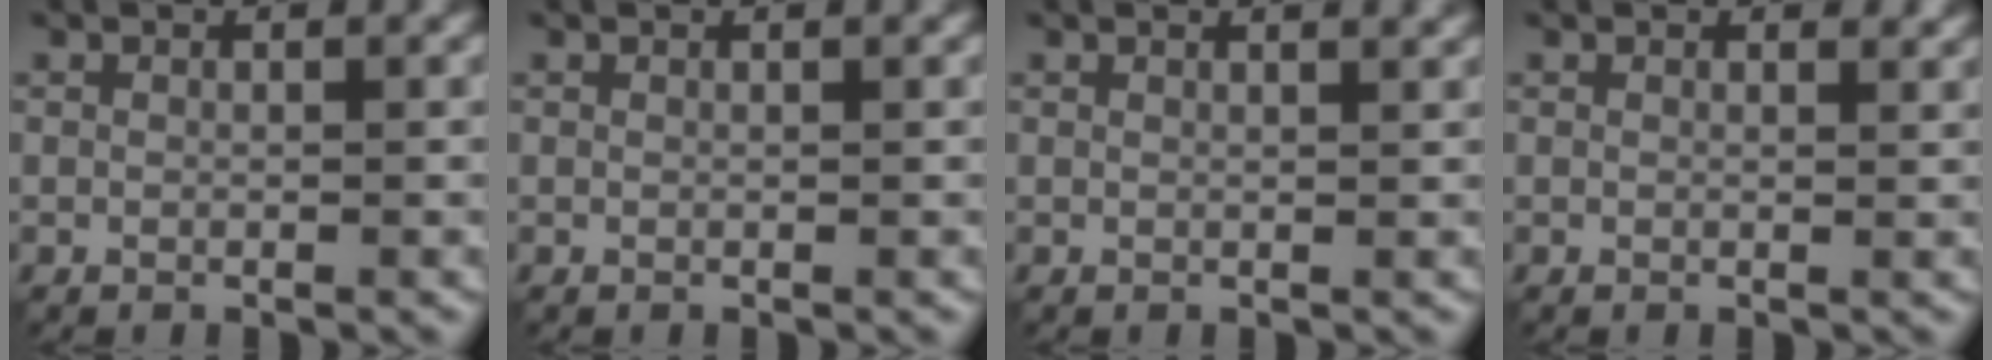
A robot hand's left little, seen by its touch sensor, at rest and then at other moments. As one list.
[{"total": 0.6, "force": [0.4, 0.1, 0.3], "torque": [0.000, 0.006, 0.006]}, {"total": 2.1, "force": [1.6, 0.7, 1.2], "torque": [-0.008, 0.006, 0.006]}, {"total": 1.0, "force": [0.9, 0.2, 0.4], "torque": [-0.008, -0.003, 0.011]}]